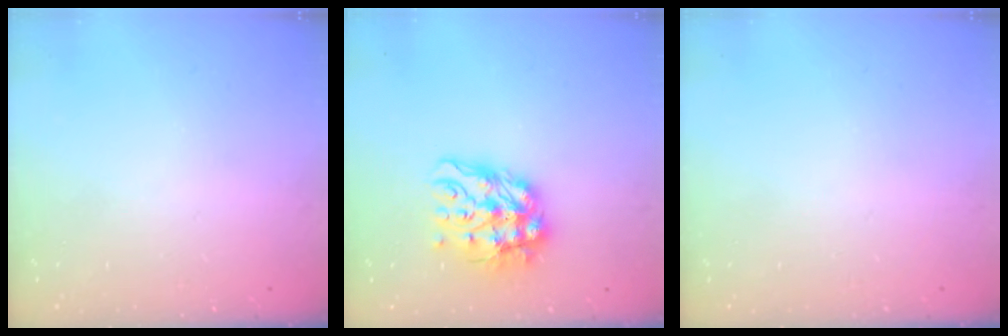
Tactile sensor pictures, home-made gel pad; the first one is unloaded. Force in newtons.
{"total": 13.2, "press": 13.2, "slide": 1.3}
{"total": 0.0}